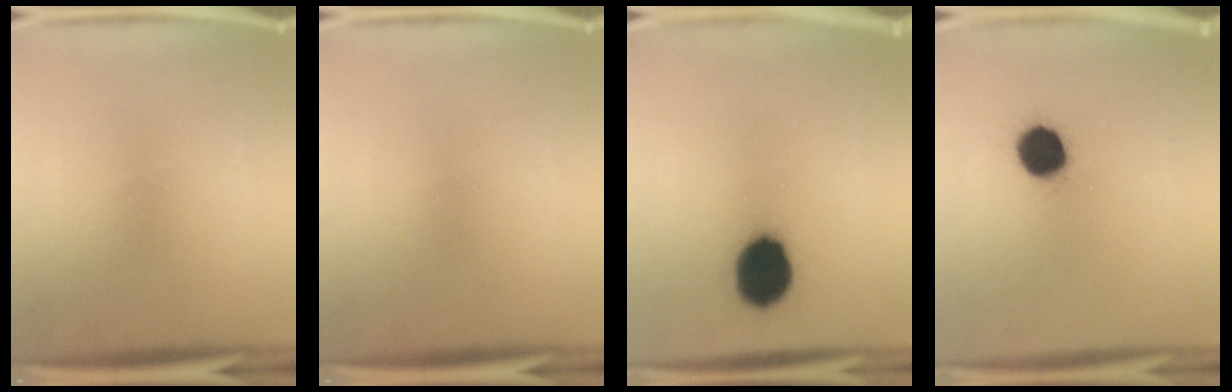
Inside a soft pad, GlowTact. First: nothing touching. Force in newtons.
{"total": 0.0}
{"total": 13.4}
{"total": 10.4}